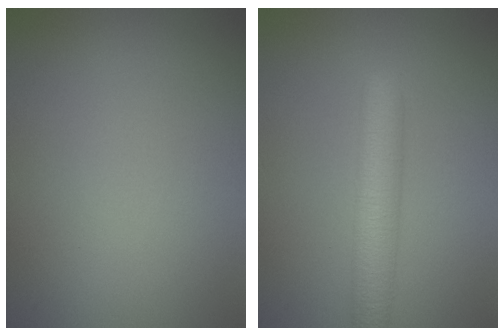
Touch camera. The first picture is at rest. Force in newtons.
{"total": 5.0, "press": 5.0, "slide": 0.1}